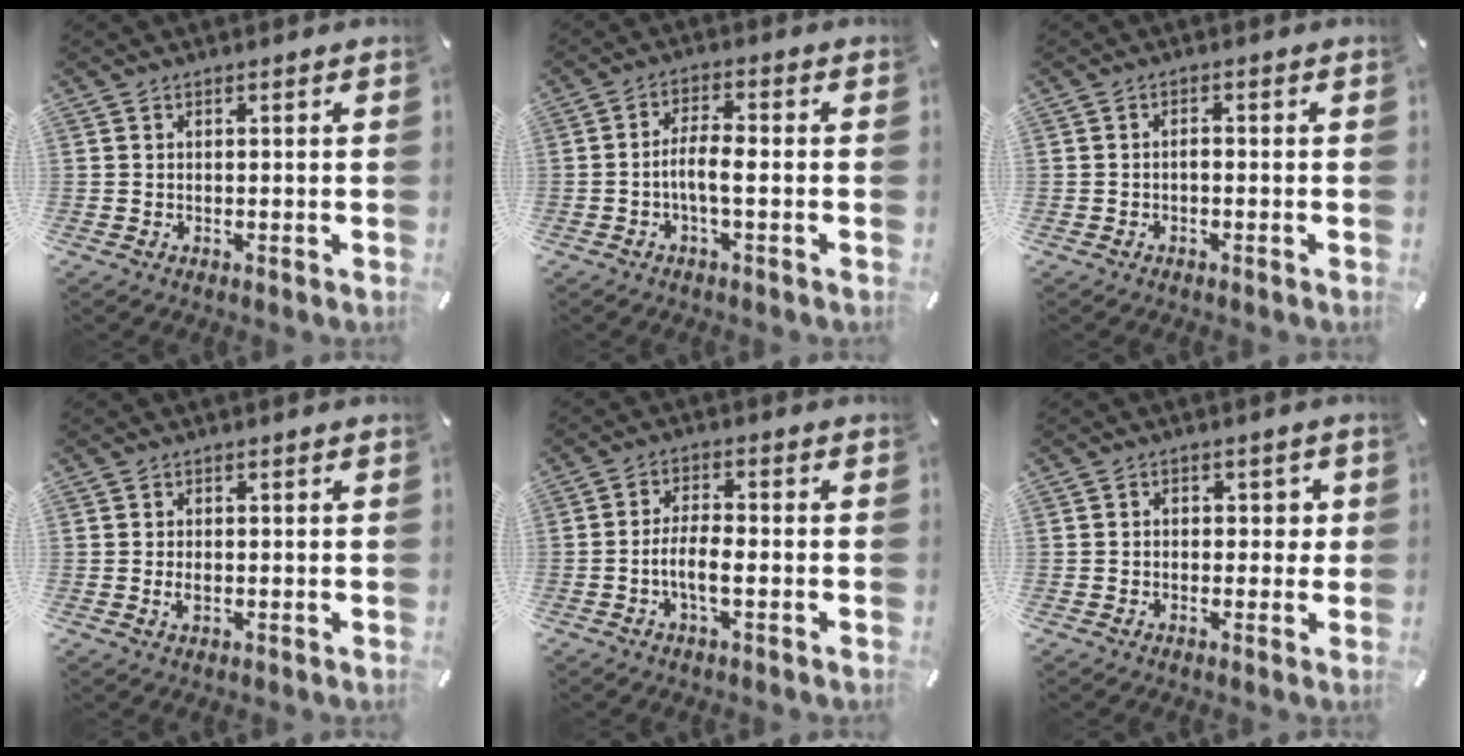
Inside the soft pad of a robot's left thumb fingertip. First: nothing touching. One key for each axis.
{"total": 6.0, "fx": -1.6, "fy": 1.8, "fz": 5.4, "tx": -0.102, "ty": 0.006, "tz": -0.030}
{"total": 1.2, "fx": -0.7, "fy": 0.4, "fz": 0.9, "tx": -0.020, "ty": 0.003, "tz": -0.015}
{"total": 1.4, "fx": -0.1, "fy": 0.8, "fz": 1.2, "tx": -0.023, "ty": 0.000, "tz": -0.003}
{"total": 6.1, "fx": -1.8, "fy": 2.1, "fz": 5.4, "tx": -0.105, "ty": 0.002, "tz": -0.032}
{"total": 3.0, "fx": -0.2, "fy": 2.4, "fz": 1.8, "tx": -0.012, "ty": 0.001, "tz": -0.013}